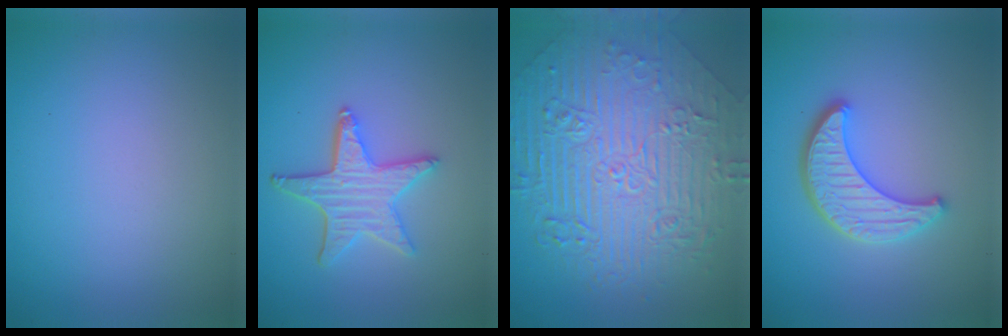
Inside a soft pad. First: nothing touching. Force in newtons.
{"total": 4.2, "press": 3.7, "slide": 2.1}
{"total": 11.1, "press": 7.5, "slide": 8.2}
{"total": 3.8, "press": 3.5, "slide": 1.4}